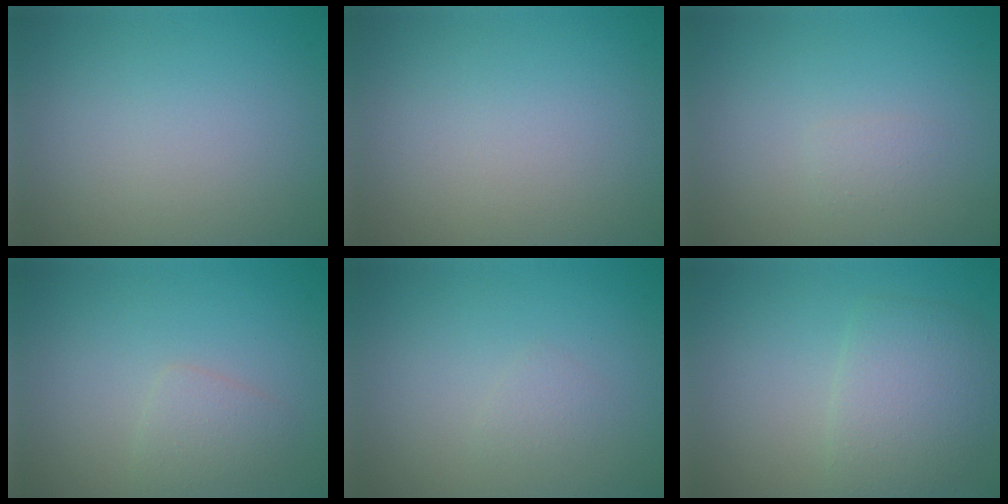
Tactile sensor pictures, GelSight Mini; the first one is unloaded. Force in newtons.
{"total": 0.0}
{"total": 0.7, "press": 0.7, "slide": 0.1}
{"total": 1.5, "press": 1.5, "slide": 0.1}
{"total": 0.8, "press": 0.8, "slide": 0.0}
{"total": 3.9, "press": 3.9, "slide": 0.1}